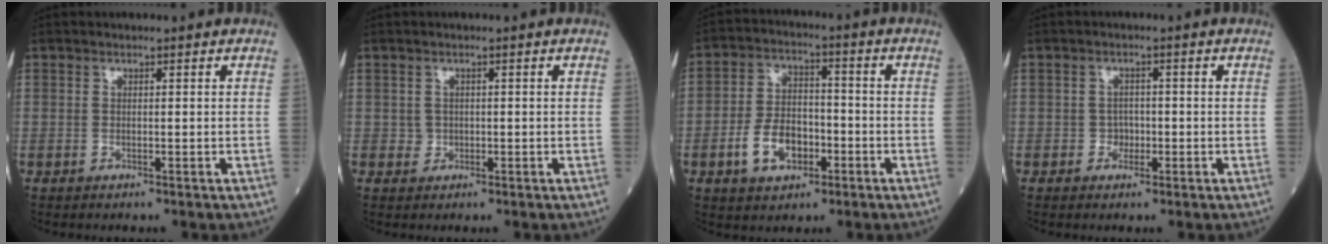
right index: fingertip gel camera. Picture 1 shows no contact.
{"total": 1.2, "force": [-0.1, 1.1, 0.1], "torque": [0.002, 0.004, -0.002]}
{"total": 8.3, "force": [-3.2, 5.0, 5.8], "torque": [-0.119, 0.012, -0.057]}
{"total": 1.9, "force": [-0.7, 1.6, 0.9], "torque": [-0.006, 0.008, -0.011]}